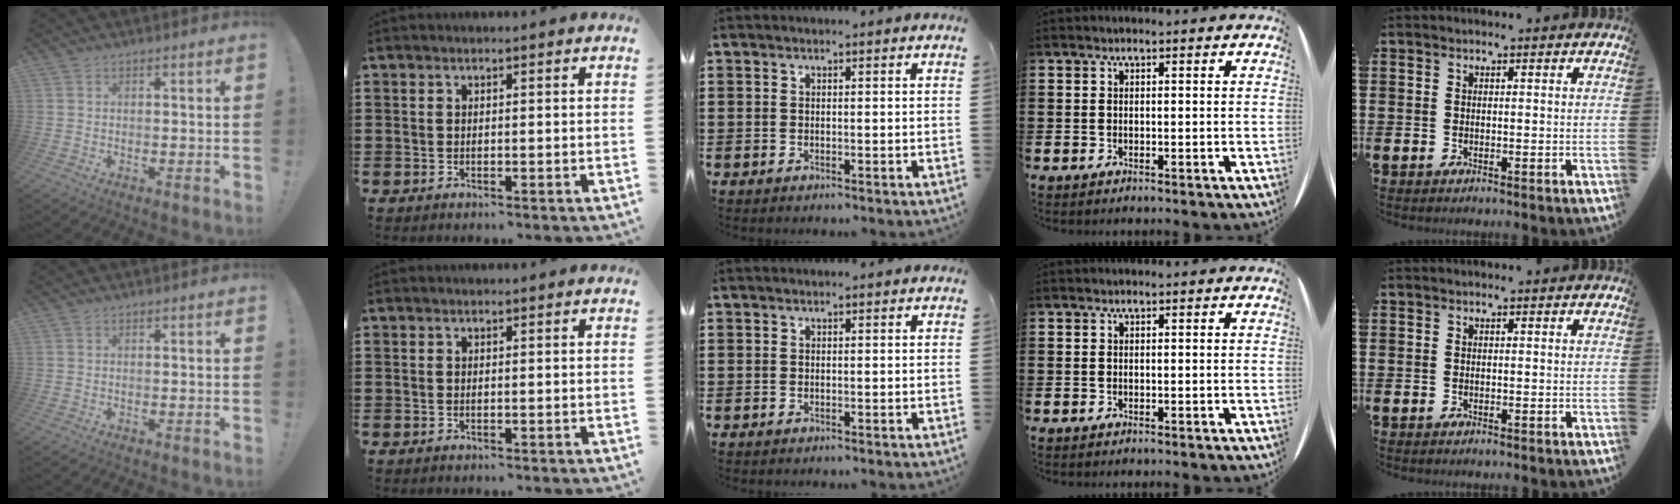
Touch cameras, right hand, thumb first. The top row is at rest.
{}